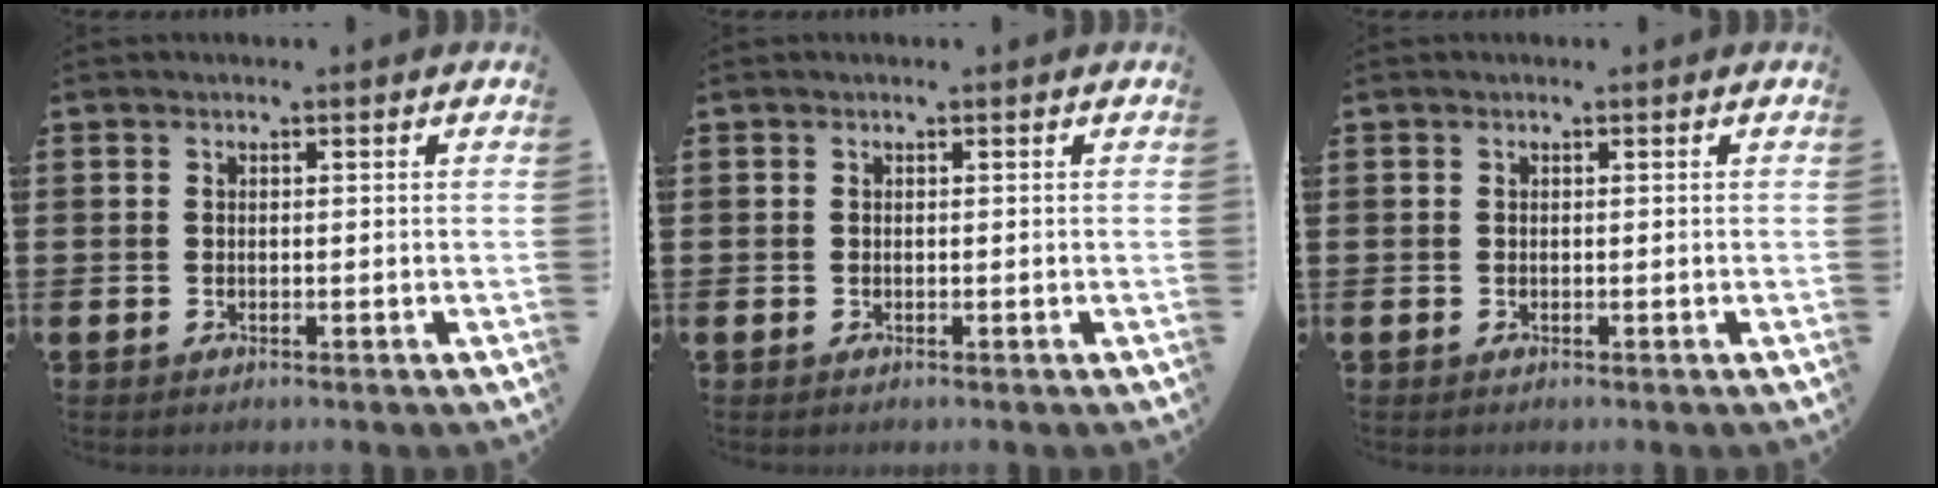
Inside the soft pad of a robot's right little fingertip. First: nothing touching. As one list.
[{"total": 0.0}, {"total": 0.0}]